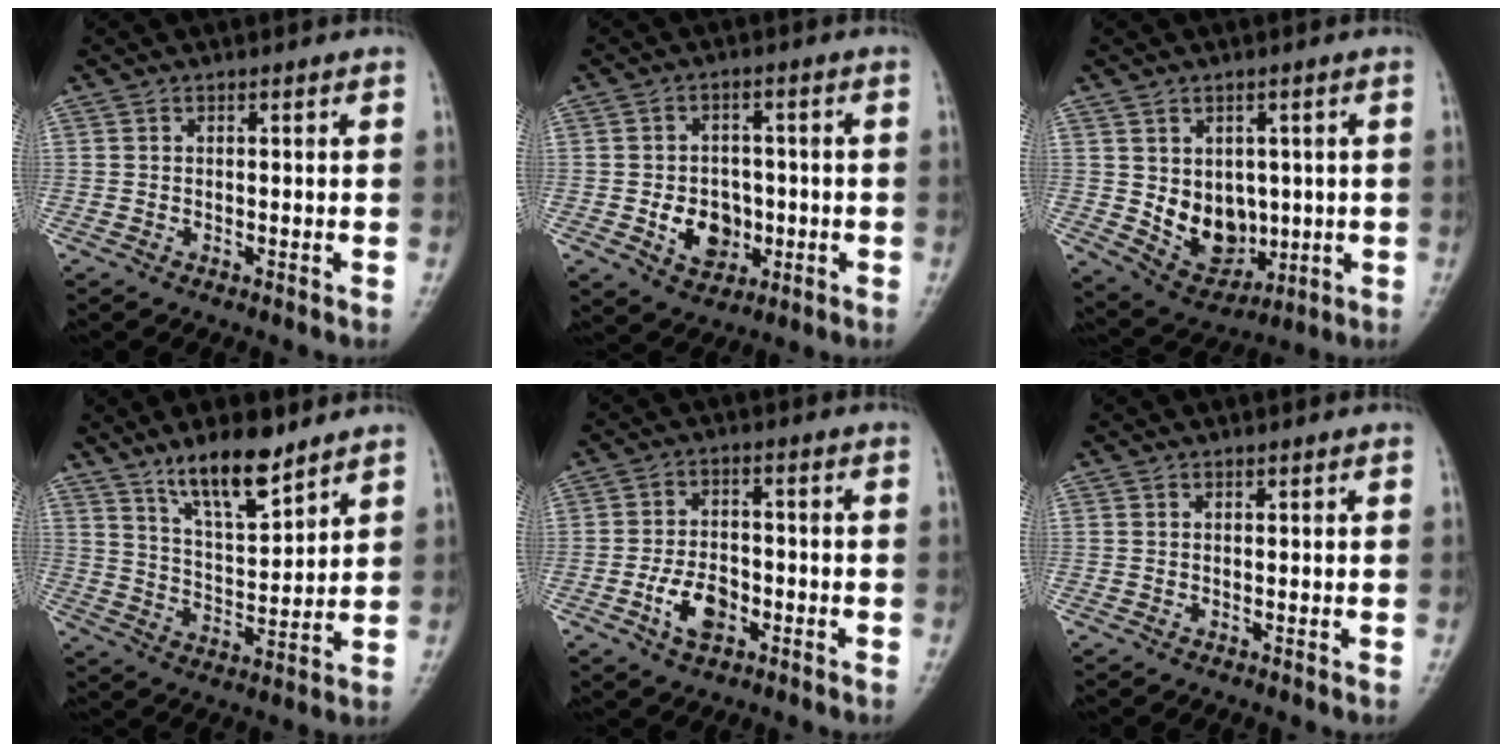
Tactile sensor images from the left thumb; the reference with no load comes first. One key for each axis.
{"total": 7.8, "fx": -1.6, "fy": 6.1, "fz": 4.5, "tx": -0.034, "ty": 0.008, "tz": -0.019}
{"total": 9.8, "fx": 0.0, "fy": 7.5, "fz": 6.3, "tx": -0.057, "ty": -0.014, "tz": 0.027}
{"total": 11.3, "fx": 8.4, "fy": 3.2, "fz": 6.9, "tx": -0.104, "ty": -0.059, "tz": 0.156}
{"total": 6.9, "fx": -2.7, "fy": 4.1, "fz": 4.8, "tx": -0.072, "ty": 0.014, "tz": -0.050}
{"total": 0.0}